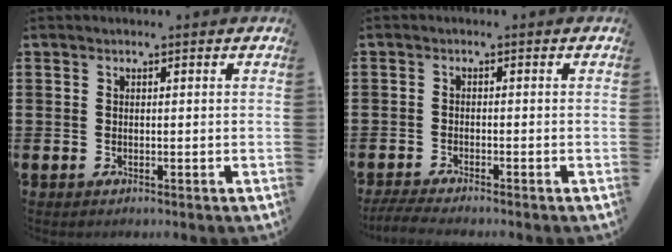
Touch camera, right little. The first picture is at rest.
{"total": 1.8, "force": [-1.6, 0.0, 0.9], "torque": [-0.014, 0.003, -0.029]}